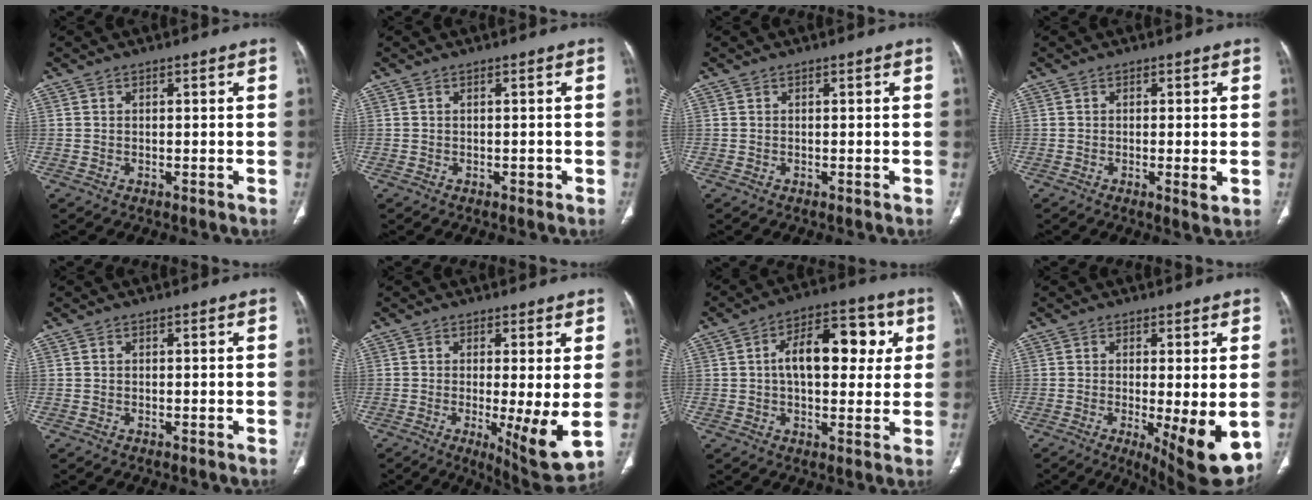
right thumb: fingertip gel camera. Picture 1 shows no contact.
{"total": 0.6, "force": [-0.3, 0.3, 0.4], "torque": [-0.003, 0.000, -0.005]}
{"total": 0.0}
{"total": 2.9, "force": [-0.5, 0.3, 2.8], "torque": [-0.050, -0.012, -0.011]}
{"total": 0.0}
{"total": 10.0, "force": [-1.3, 1.8, 9.8], "torque": [-0.151, -0.032, -0.019]}
{"total": 14.7, "force": [2.9, 8.0, 11.9], "torque": [-0.148, 0.021, 0.037]}
{"total": 11.6, "force": [-2.4, 2.8, 11.0], "torque": [-0.157, -0.030, -0.029]}